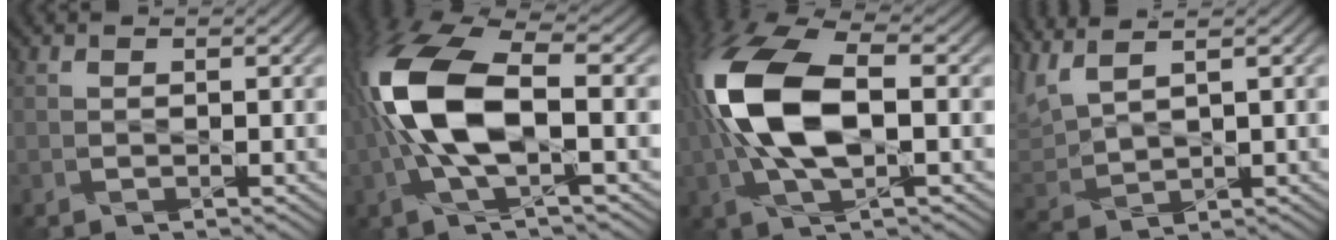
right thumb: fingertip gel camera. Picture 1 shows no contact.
{"total": 12.4, "force": [-0.8, 5.0, 11.3], "torque": [-0.268, 0.011, -0.021]}
{"total": 13.4, "force": [0.1, 6.3, 11.9], "torque": [-0.283, 0.018, -0.004]}
{"total": 5.3, "force": [3.7, 1.6, 3.4], "torque": [-0.108, 0.013, 0.075]}